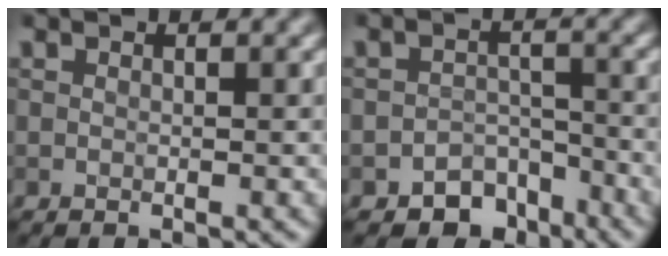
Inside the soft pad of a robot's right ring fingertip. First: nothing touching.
{"total": 4.1, "force": [-3.1, 2.5, 1.1], "torque": [0.001, 0.004, -0.045]}